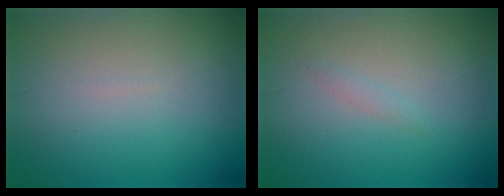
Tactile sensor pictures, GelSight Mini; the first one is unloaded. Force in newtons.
{"total": 0.6, "press": 0.6, "slide": 0.1}